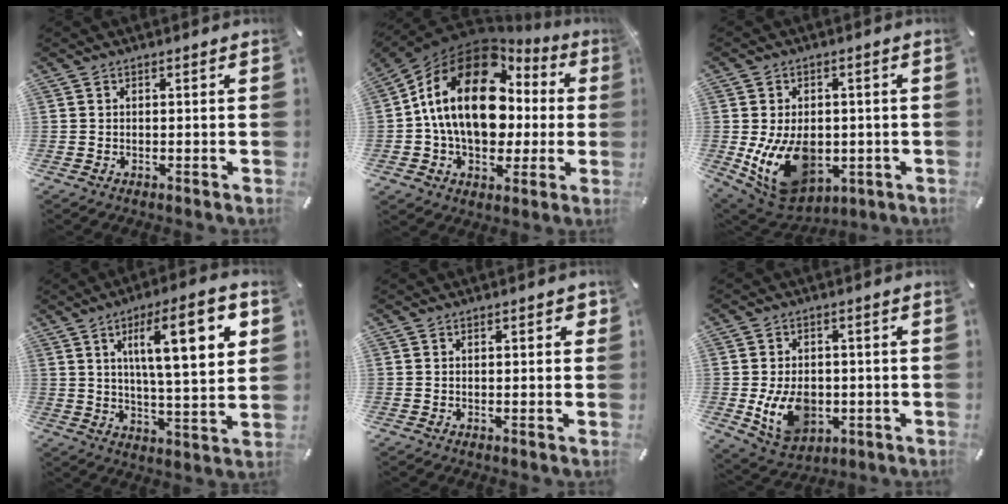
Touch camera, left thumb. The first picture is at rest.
{"total": 21.5, "force": [3.4, 15.0, 15.0], "torque": [-0.286, -0.012, 0.056]}
{"total": 16.2, "force": [-3.2, 11.4, 11.1], "torque": [-0.190, 0.001, -0.041]}
{"total": 17.8, "force": [6.8, 5.3, 15.6], "torque": [-0.236, -0.010, 0.097]}
{"total": 1.4, "force": [0.3, 0.7, 1.2], "torque": [-0.016, 0.002, 0.002]}
{"total": 11.1, "force": [-2.2, 8.5, 6.8], "torque": [-0.135, 0.002, -0.037]}